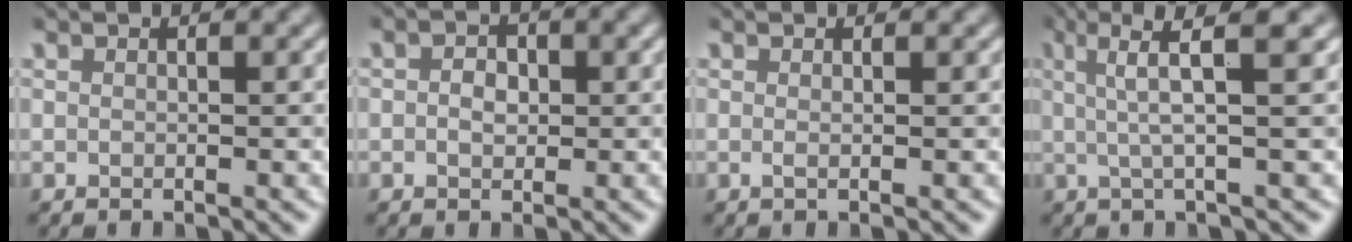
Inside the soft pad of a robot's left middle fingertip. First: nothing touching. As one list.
[{"total": 1.9, "force": [0.0, 1.3, 1.4], "torque": [-0.025, 0.002, -0.004]}, {"total": 1.1, "force": [-0.1, 0.4, 1.0], "torque": [-0.013, -0.003, -0.006]}, {"total": 5.2, "force": [1.6, 0.8, 4.8], "torque": [-0.076, 0.010, 0.026]}]